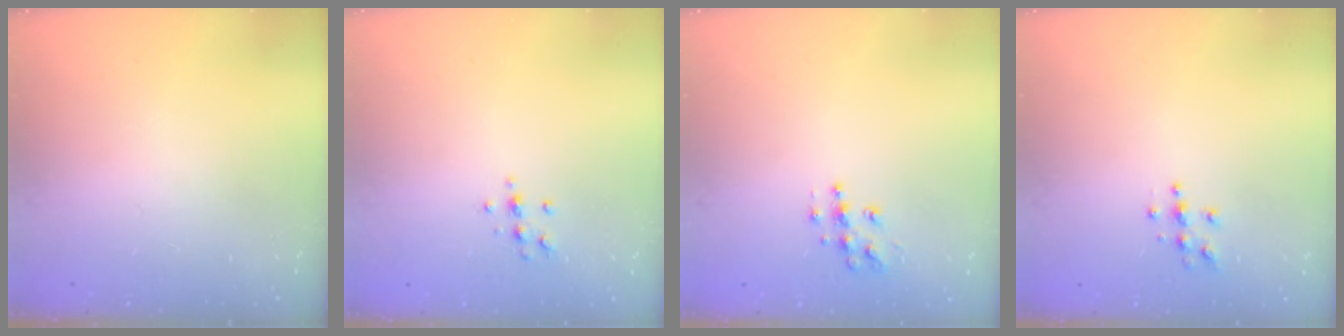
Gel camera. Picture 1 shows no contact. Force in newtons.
{"total": 4.9, "press": 4.8, "slide": 1.2}
{"total": 8.7, "press": 8.7, "slide": 0.5}
{"total": 4.0, "press": 3.9, "slide": 0.4}